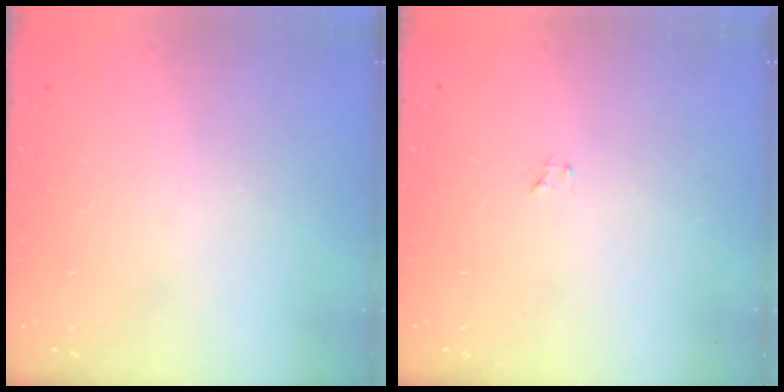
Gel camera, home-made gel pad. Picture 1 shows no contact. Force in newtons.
{"total": 0.6, "press": 0.6, "slide": 0.1}